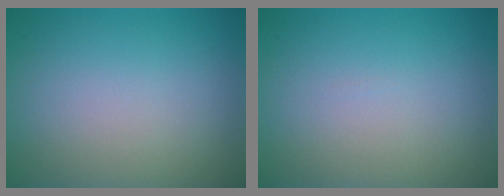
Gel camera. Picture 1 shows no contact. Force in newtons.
{"total": 0.0}